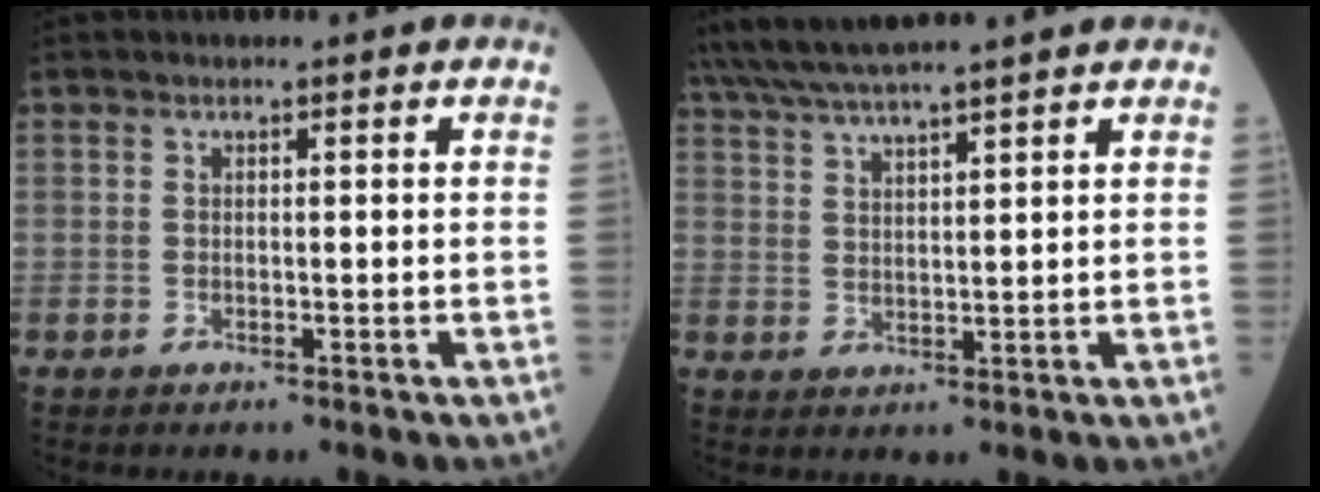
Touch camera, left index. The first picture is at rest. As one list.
[{"total": 12.9, "force": [11.3, -0.1, 6.0], "torque": [-0.113, 0.037, 0.177]}]